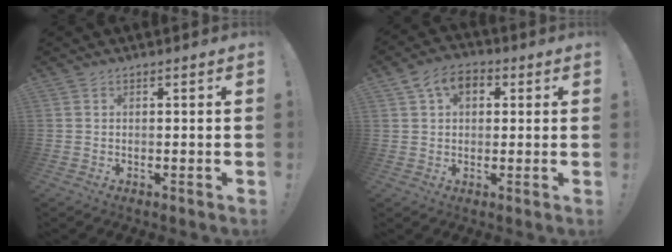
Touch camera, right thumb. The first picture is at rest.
{"total": 8.3, "force": [3.2, 5.8, 5.0], "torque": [-0.075, -0.001, 0.060]}